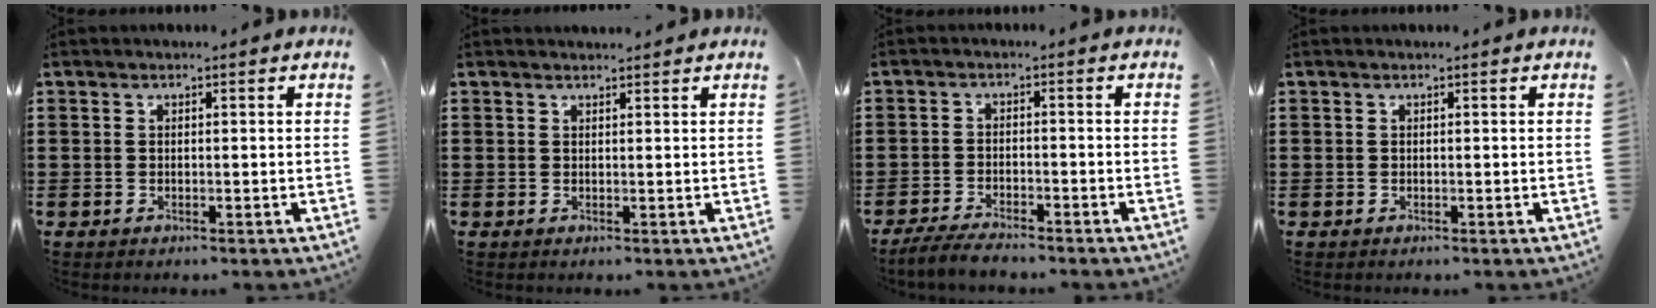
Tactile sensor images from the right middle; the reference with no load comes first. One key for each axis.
{"total": 0.9, "fx": 0.9, "fy": 0.1, "fz": 0.0, "tx": -0.003, "ty": 0.000, "tz": 0.018}
{"total": 3.7, "fx": -3.4, "fy": 0.4, "fz": 1.2, "tx": -0.036, "ty": -0.007, "tz": -0.071}
{"total": 0.0}